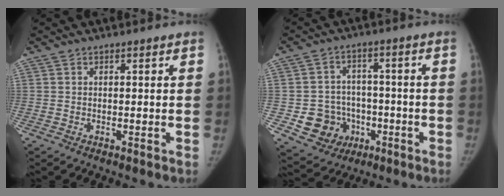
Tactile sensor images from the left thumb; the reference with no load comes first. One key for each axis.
{"total": 10.8, "fx": -3.3, "fy": 9.7, "fz": 3.3, "tx": -0.025, "ty": 0.026, "tz": -0.040}